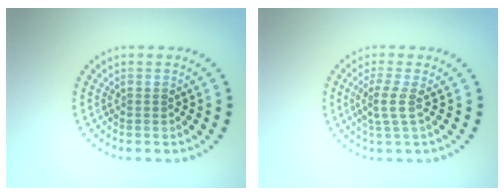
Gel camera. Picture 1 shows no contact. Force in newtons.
{"total": 2.0, "press": 1.6, "slide": 1.2}